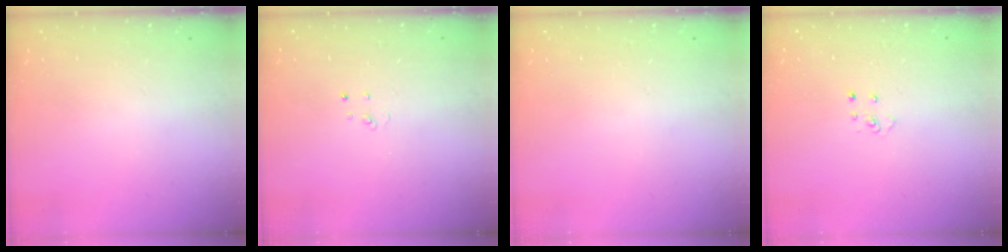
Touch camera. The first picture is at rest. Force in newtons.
{"total": 2.6, "press": 2.6, "slide": 0.2}
{"total": 0.0}
{"total": 2.6, "press": 2.6, "slide": 0.3}